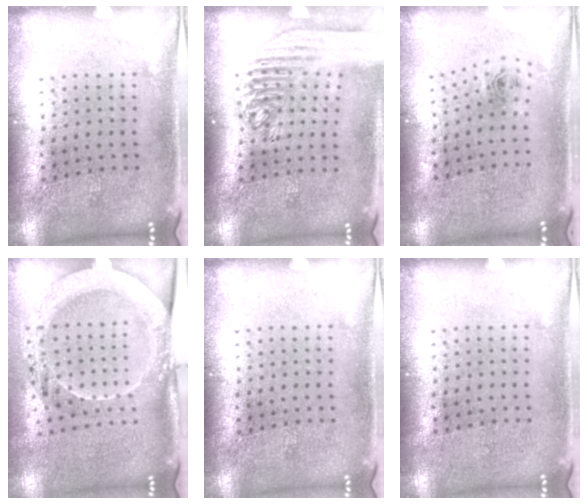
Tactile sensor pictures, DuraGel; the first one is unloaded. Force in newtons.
{"total": 2.1, "press": 1.8, "slide": 1.1}
{"total": 0.9, "press": 0.4, "slide": 0.8}
{"total": 2.0, "press": 2.0, "slide": 0.2}
{"total": 0.0}
{"total": 0.0}